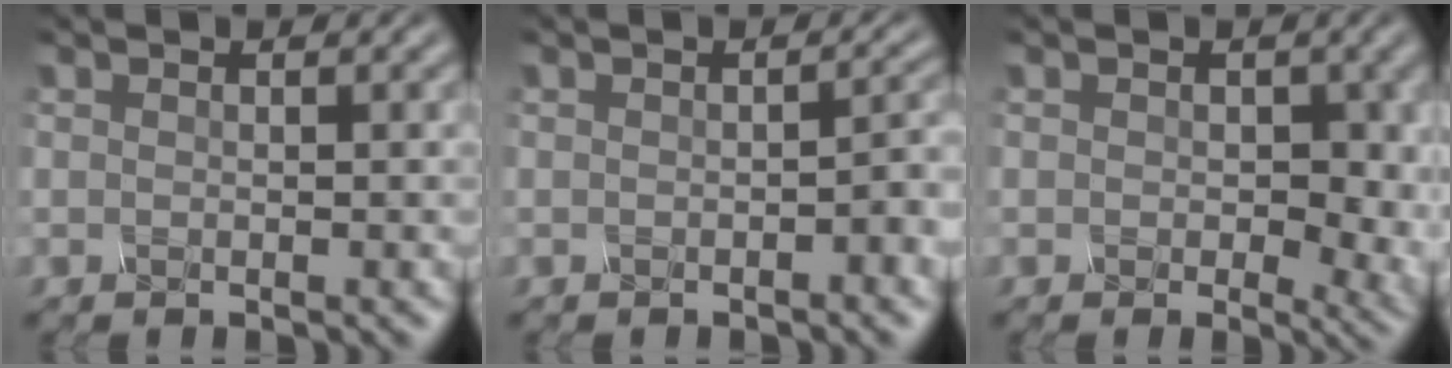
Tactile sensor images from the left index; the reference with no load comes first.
{"total": 1.6, "force": [-0.6, 0.4, 1.5], "torque": [-0.021, 0.006, -0.008]}
{"total": 4.6, "force": [0.5, 3.0, 3.5], "torque": [-0.035, -0.011, 0.005]}